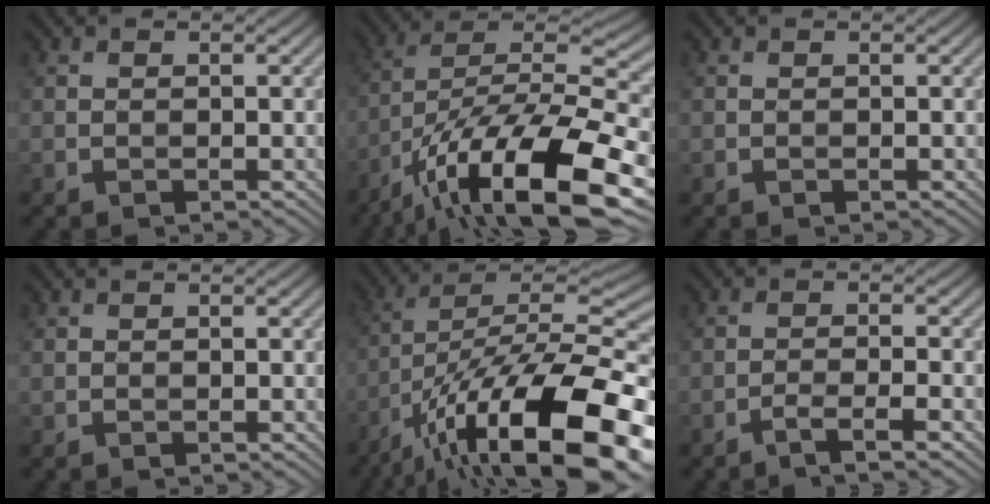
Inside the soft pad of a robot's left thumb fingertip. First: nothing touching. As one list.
[{"total": 18.5, "force": [-9.8, 6.6, 14.3], "torque": [-0.261, -0.014, -0.173]}, {"total": 0.0}, {"total": 0.0}, {"total": 20.5, "force": [-10.2, 7.7, 16.0], "torque": [-0.264, -0.011, -0.162]}, {"total": 3.5, "force": [-2.2, 0.3, 2.7], "torque": [-0.042, 0.008, -0.054]}]